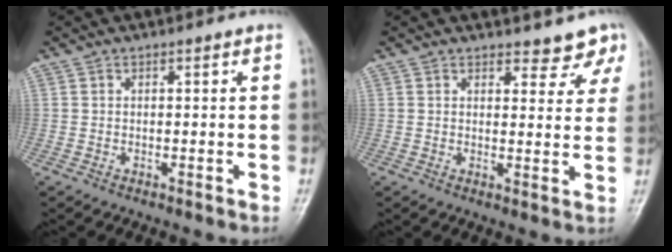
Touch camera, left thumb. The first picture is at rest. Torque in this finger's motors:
{"motor_torque": [-0.06, 0.03, -0.25, 0.02, 0.05]}